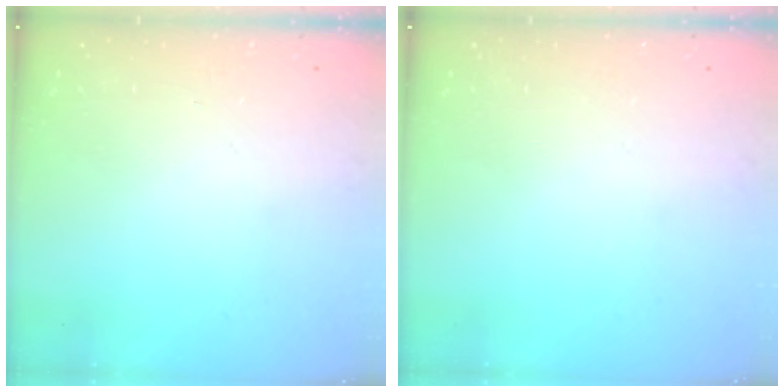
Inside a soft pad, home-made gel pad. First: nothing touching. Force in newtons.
{"total": 0.0}